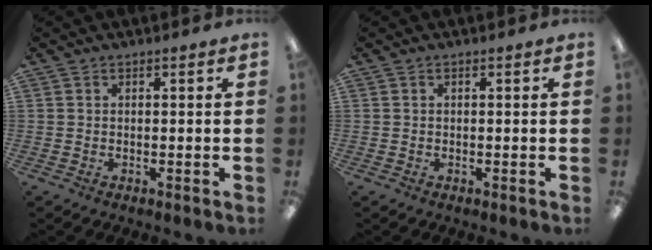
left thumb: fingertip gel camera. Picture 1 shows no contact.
{"total": 0.0}